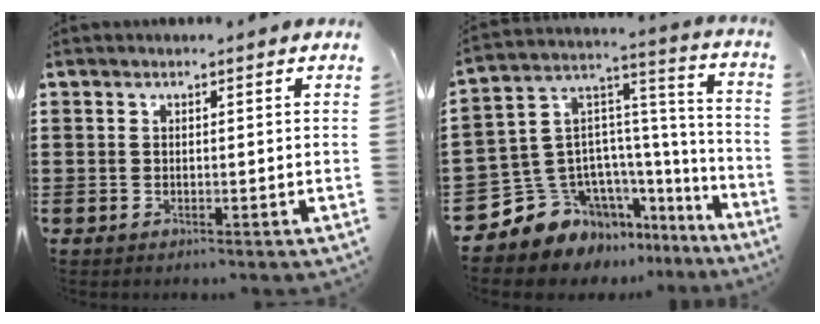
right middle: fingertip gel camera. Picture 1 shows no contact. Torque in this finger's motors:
{"motor_torque": [2.14, 0.00, 0.17, 0.08]}